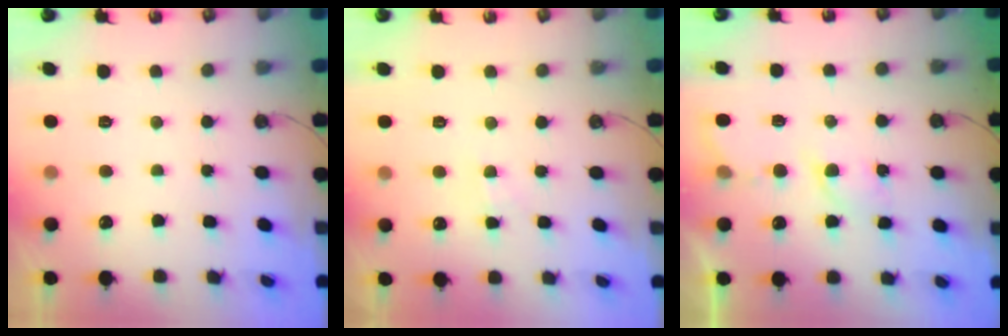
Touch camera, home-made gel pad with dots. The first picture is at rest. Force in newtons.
{"total": 3.8, "press": 3.7, "slide": 0.5}
{"total": 4.2, "press": 4.2, "slide": 0.6}